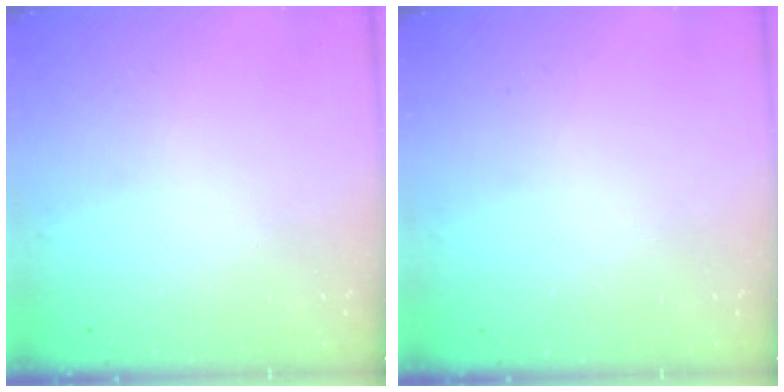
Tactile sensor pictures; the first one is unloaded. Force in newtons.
{"total": 0.0}